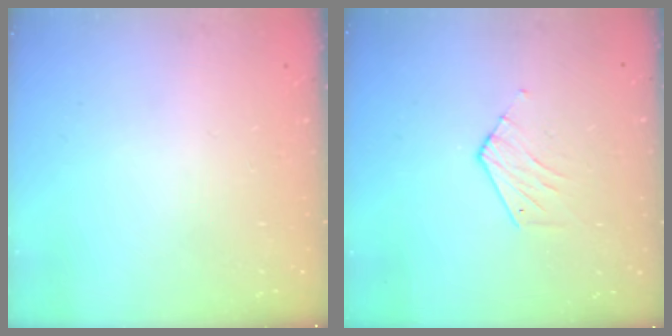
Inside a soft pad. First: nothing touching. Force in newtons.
{"total": 4.4, "press": 4.4, "slide": 0.4}